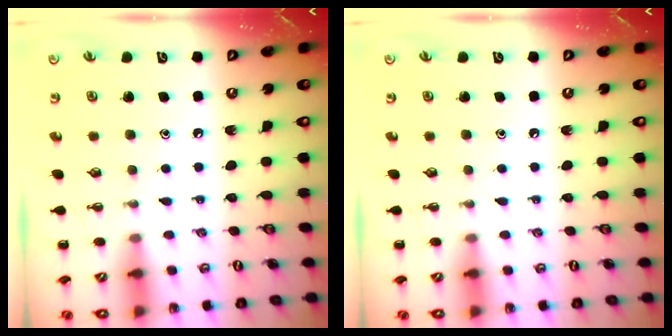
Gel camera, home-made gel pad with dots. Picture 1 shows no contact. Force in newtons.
{"total": 0.0}